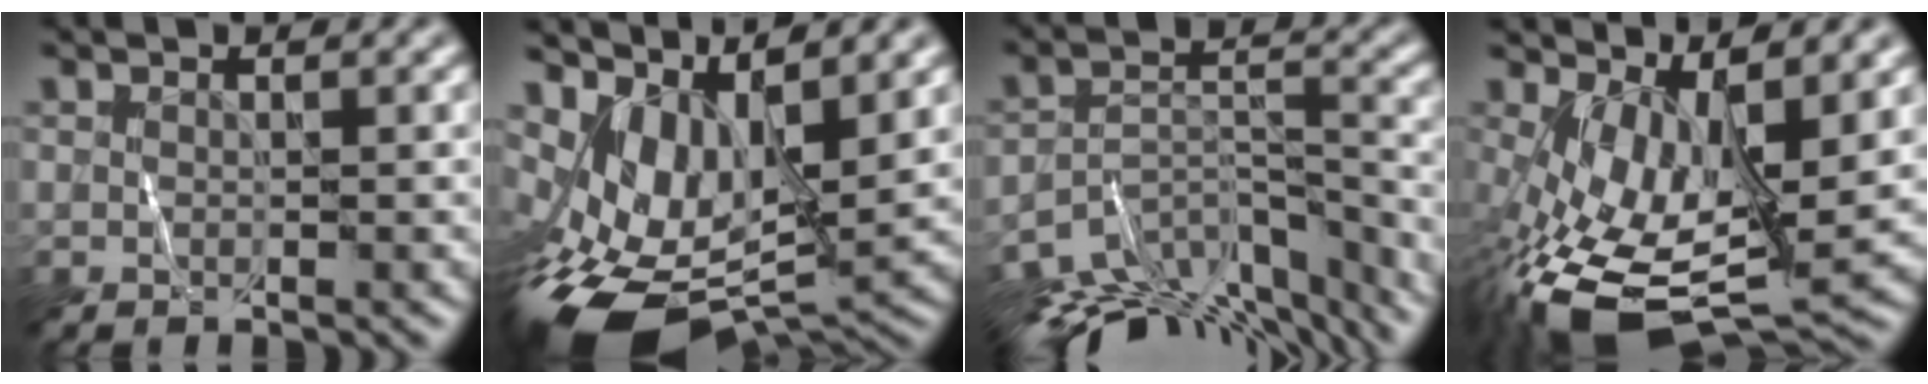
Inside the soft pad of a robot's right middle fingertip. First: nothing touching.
{"total": 11.0, "force": [0.9, 6.1, 9.1], "torque": [-0.179, -0.022, 0.031]}
{"total": 12.3, "force": [-10.2, 4.4, 5.4], "torque": [-0.099, -0.002, -0.133]}
{"total": 10.8, "force": [-1.4, 5.0, 9.5], "torque": [-0.191, -0.023, -0.016]}